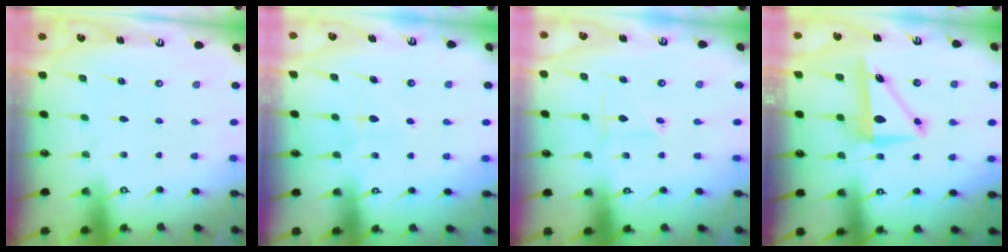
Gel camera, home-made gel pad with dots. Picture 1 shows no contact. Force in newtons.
{"total": 5.9, "press": 5.9, "slide": 0.7}
{"total": 2.4, "press": 2.4, "slide": 0.2}
{"total": 8.2, "press": 8.0, "slide": 1.8}